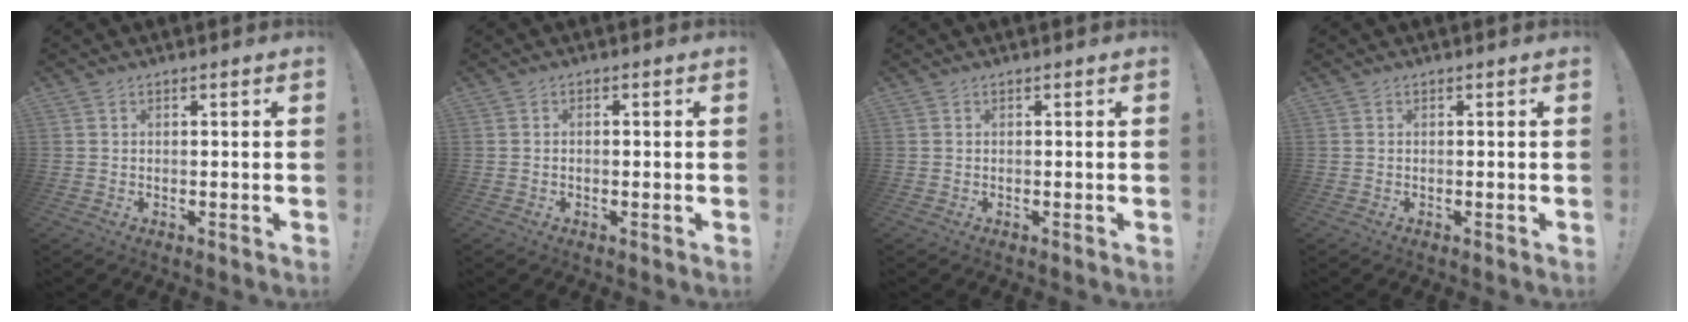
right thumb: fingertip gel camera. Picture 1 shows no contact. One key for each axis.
{"total": 0.8, "fx": -0.5, "fy": 0.4, "fz": 0.5, "tx": -0.012, "ty": 0.001, "tz": -0.008}
{"total": 0.0}
{"total": 0.0}